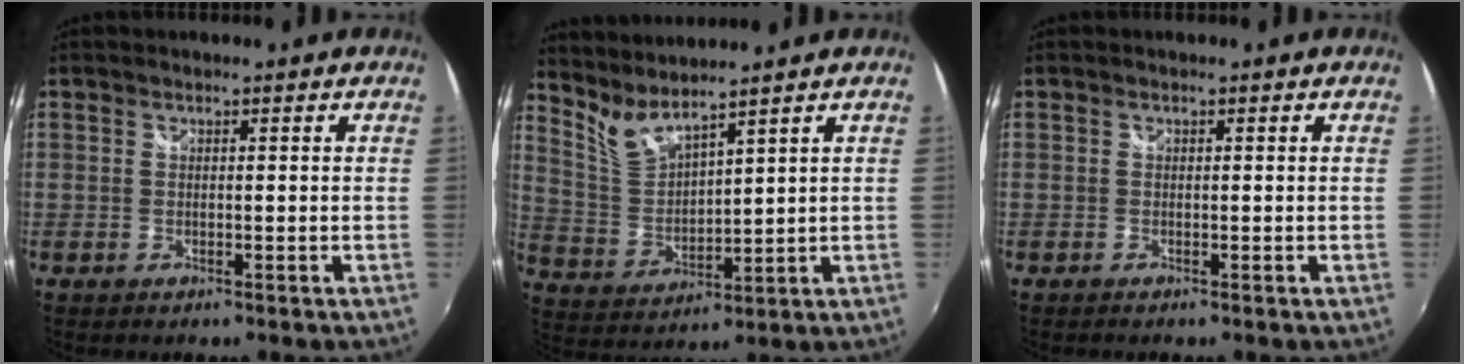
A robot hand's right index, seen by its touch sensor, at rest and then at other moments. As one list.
[{"total": 6.3, "force": [5.8, 0.5, 2.6], "torque": [-0.053, -0.017, 0.125]}, {"total": 0.0}]